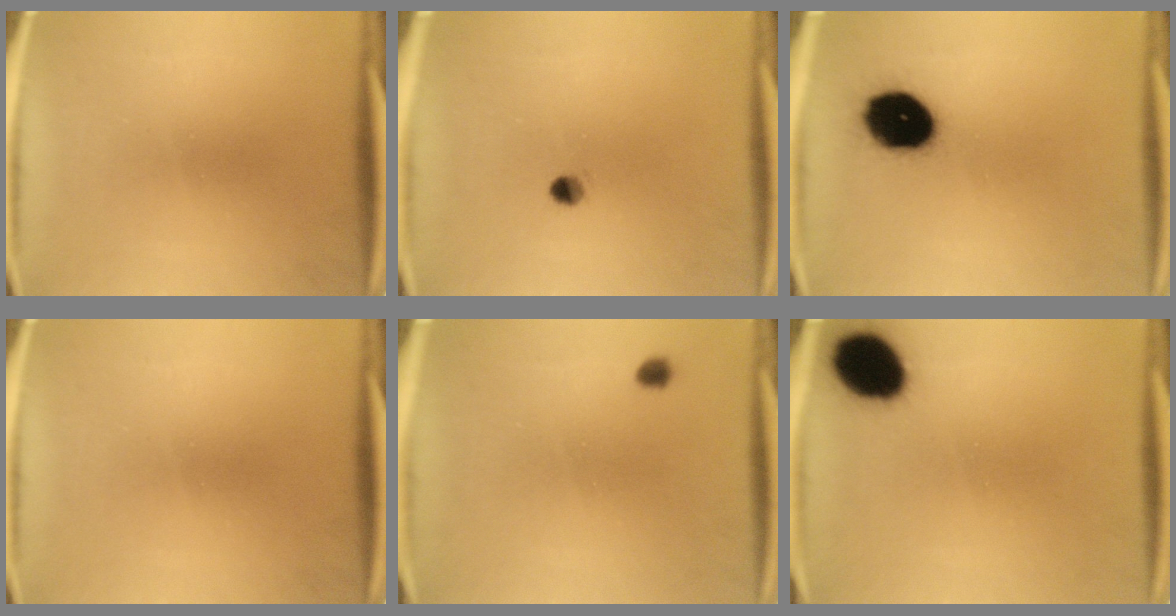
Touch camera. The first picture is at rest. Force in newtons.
{"total": 2.0}
{"total": 14.3}
{"total": 0.0}
{"total": 1.3}
{"total": 12.0}